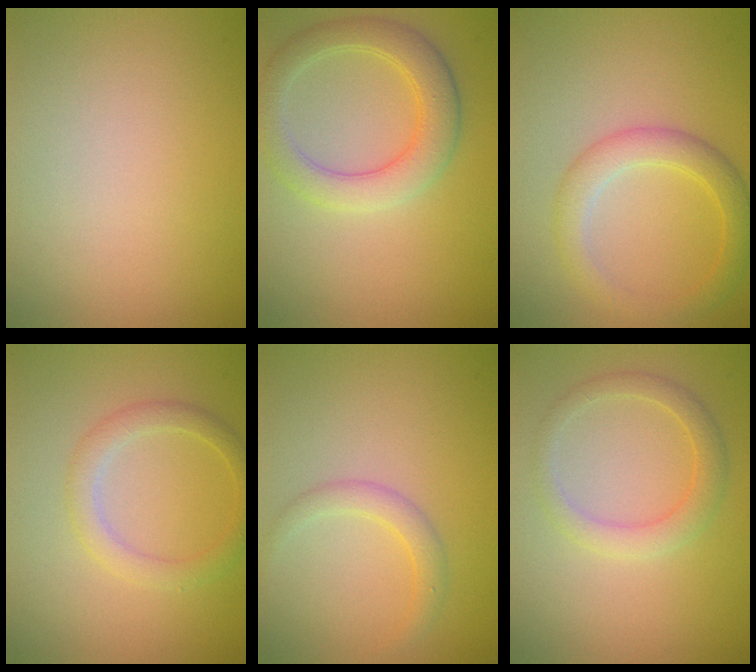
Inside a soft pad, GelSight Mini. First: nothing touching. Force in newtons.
{"total": 4.5, "press": 4.5, "slide": 0.3}
{"total": 3.4, "press": 3.4, "slide": 0.1}
{"total": 2.4, "press": 2.4, "slide": 0.1}
{"total": 1.7, "press": 1.7, "slide": 0.0}
{"total": 2.4, "press": 2.4, "slide": 0.1}